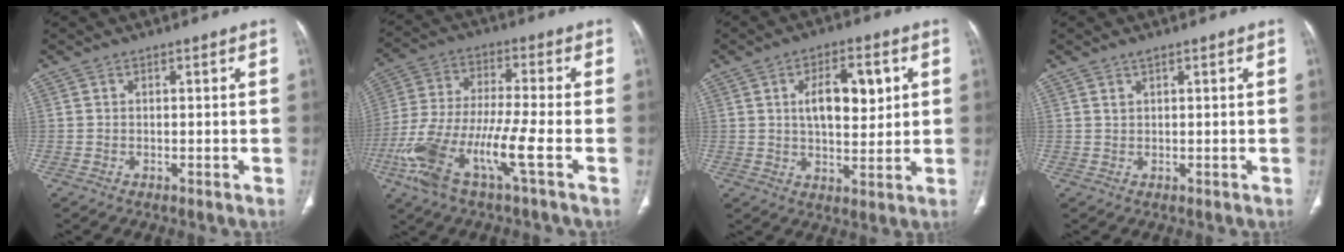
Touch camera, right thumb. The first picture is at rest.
{"total": 15.0, "force": [-6.0, 2.3, 13.5], "torque": [-0.306, 0.016, -0.119]}
{"total": 10.8, "force": [2.8, 5.2, 9.1], "torque": [-0.119, -0.006, 0.046]}
{"total": 0.9, "force": [0.8, 0.1, 0.5], "torque": [-0.008, -0.003, 0.017]}